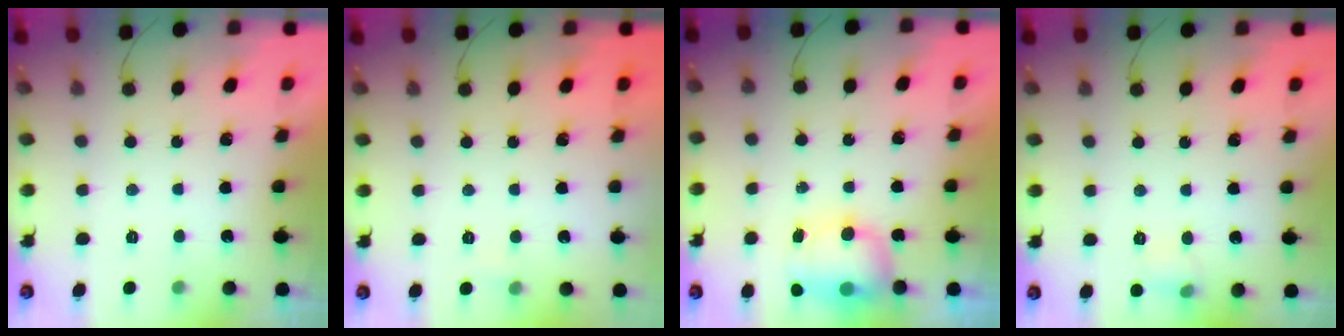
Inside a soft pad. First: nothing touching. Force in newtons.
{"total": 3.6, "press": 3.5, "slide": 0.9}
{"total": 11.2, "press": 9.0, "slide": 6.7}
{"total": 6.2, "press": 5.9, "slide": 2.0}